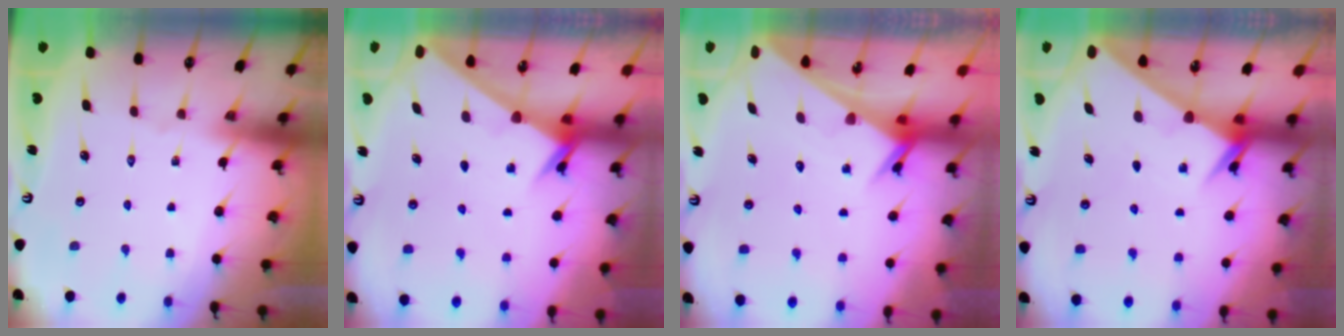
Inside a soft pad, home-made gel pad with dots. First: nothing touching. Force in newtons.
{"total": 2.2, "press": 2.1, "slide": 0.3}
{"total": 3.0, "press": 3.0, "slide": 0.3}
{"total": 2.0, "press": 2.0, "slide": 0.1}